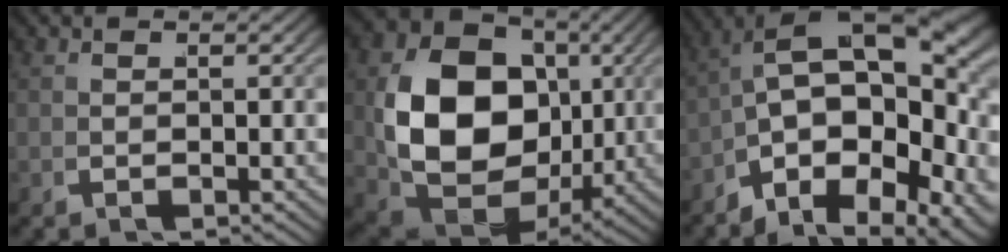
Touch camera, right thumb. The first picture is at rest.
{"total": 17.8, "force": [0.0, 12.9, 12.2], "torque": [-0.259, -0.053, 0.016]}
{"total": 16.3, "force": [-1.6, 11.2, 11.7], "torque": [-0.210, -0.040, -0.034]}